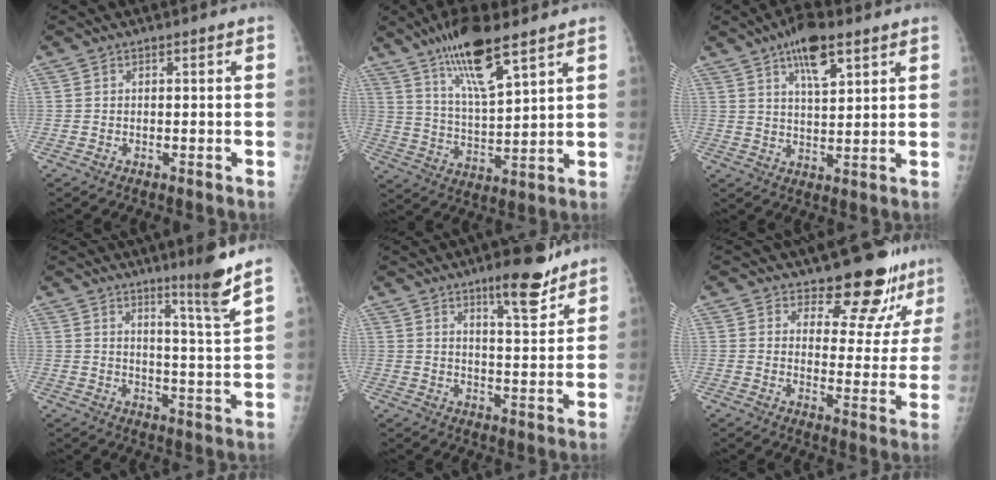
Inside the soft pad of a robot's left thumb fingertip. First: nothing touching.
{"total": 13.5, "force": [8.9, 2.9, 9.7], "torque": [-0.173, -0.045, 0.173]}
{"total": 9.4, "force": [5.5, 3.3, 6.9], "torque": [-0.101, -0.023, 0.093]}
{"total": 8.5, "force": [6.1, -0.8, 5.9], "torque": [-0.083, -0.058, 0.092]}
{"total": 9.5, "force": [6.9, 2.2, 6.3], "torque": [-0.076, -0.049, 0.104]}
{"total": 11.8, "force": [10.5, 4.3, 3.4], "torque": [-0.003, -0.088, 0.130]}